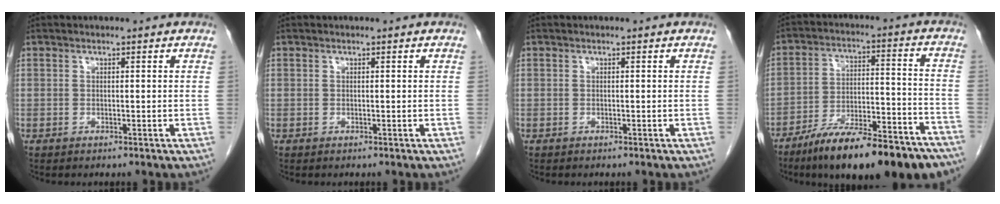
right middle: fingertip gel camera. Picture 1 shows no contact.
{"total": 0.0}
{"total": 0.0}
{"total": 18.4, "force": [-13.5, 4.2, 11.7], "torque": [-0.154, 0.013, -0.221]}